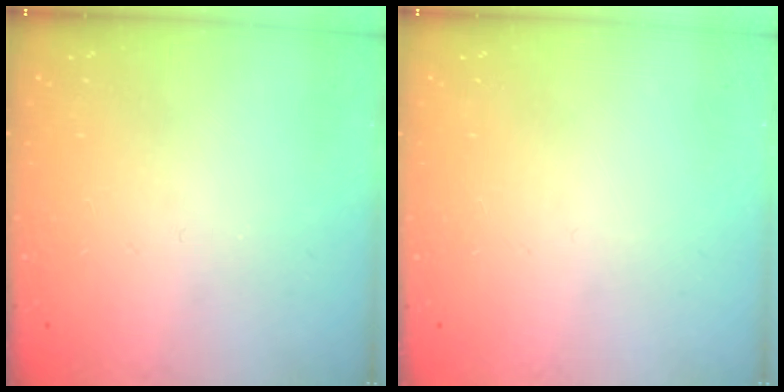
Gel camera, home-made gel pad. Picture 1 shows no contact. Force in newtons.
{"total": 0.0}